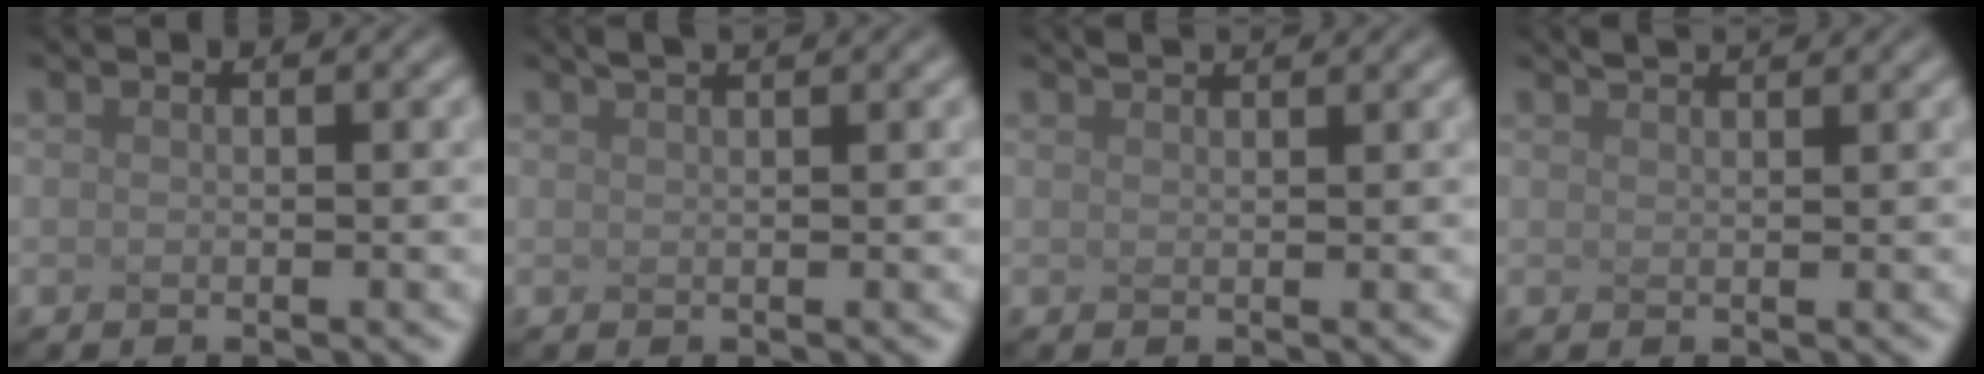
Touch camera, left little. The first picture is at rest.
{"total": 2.4, "force": [1.9, 0.6, 1.4], "torque": [-0.004, 0.014, 0.003]}
{"total": 1.9, "force": [1.7, 0.3, 0.7], "torque": [-0.003, 0.011, 0.010]}
{"total": 2.3, "force": [2.1, 0.4, 0.9], "torque": [-0.003, 0.013, 0.014]}